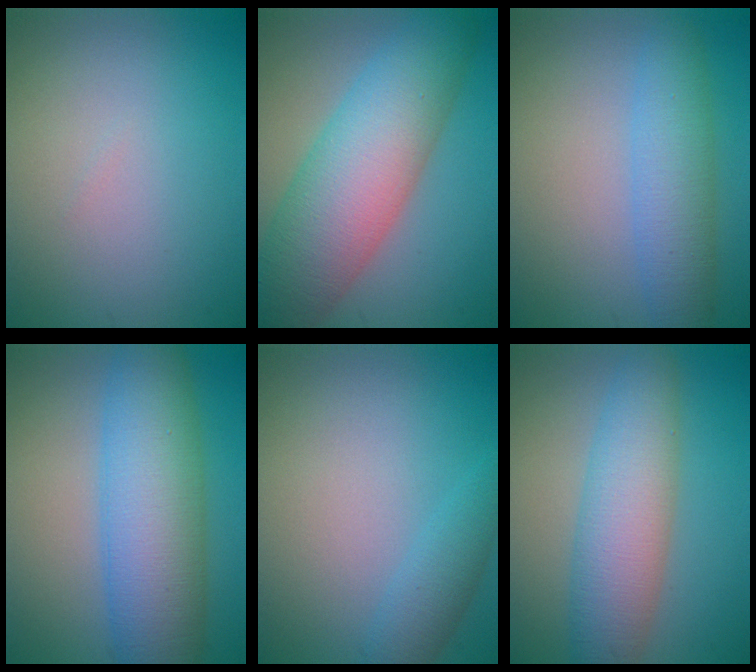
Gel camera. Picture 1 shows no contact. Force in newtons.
{"total": 10.2, "press": 10.2, "slide": 0.3}
{"total": 4.7, "press": 4.7, "slide": 0.1}
{"total": 9.5, "press": 9.5, "slide": 0.0}
{"total": 2.6, "press": 2.6, "slide": 0.2}
{"total": 6.3, "press": 6.3, "slide": 0.1}